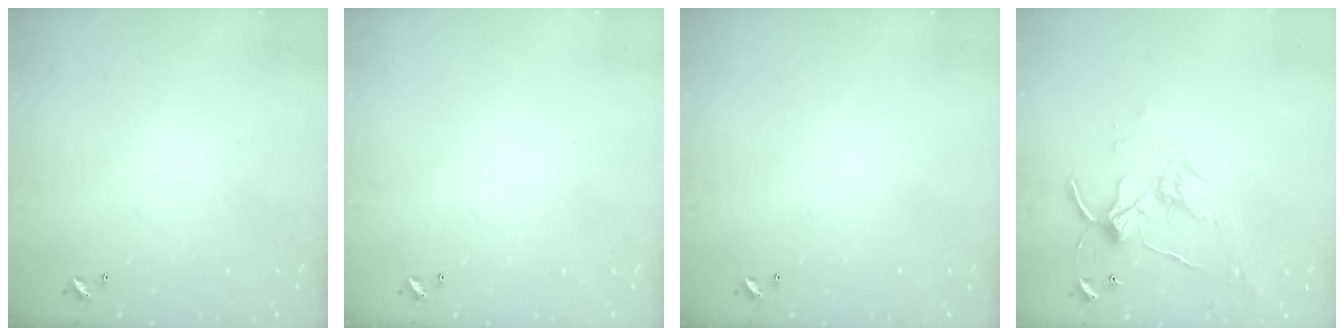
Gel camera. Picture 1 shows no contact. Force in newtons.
{"total": 0.0}
{"total": 0.0}
{"total": 4.6, "press": 4.5, "slide": 0.7}